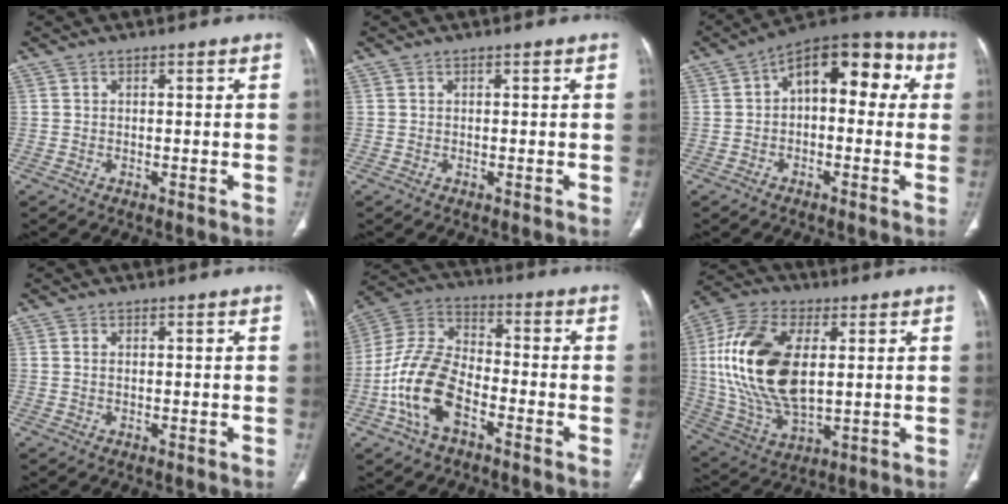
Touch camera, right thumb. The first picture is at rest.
{"total": 0.0}
{"total": 14.4, "force": [2.5, 8.1, 11.6], "torque": [-0.115, 0.047, 0.023]}
{"total": 0.6, "force": [0.2, 0.4, 0.5], "torque": [-0.017, 0.004, 0.005]}
{"total": 14.5, "force": [-5.5, 8.0, 10.8], "torque": [-0.219, 0.037, -0.109]}
{"total": 21.5, "force": [3.0, 11.5, 17.9], "torque": [-0.367, -0.009, 0.059]}